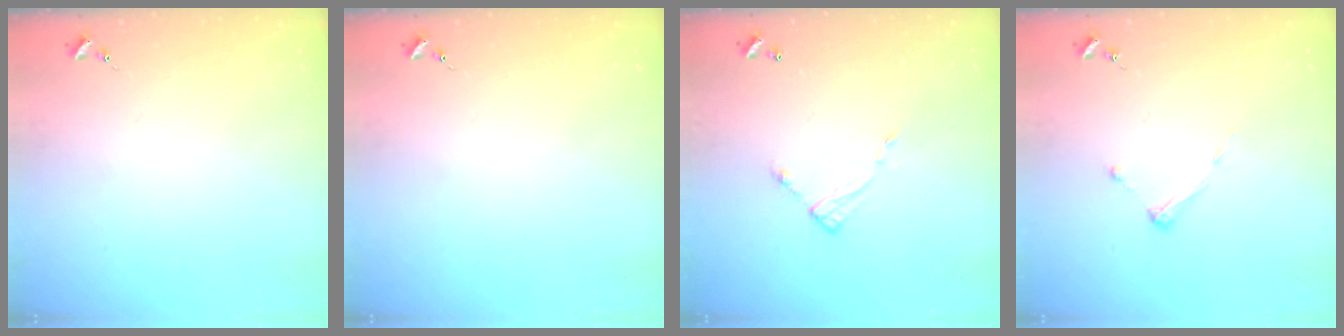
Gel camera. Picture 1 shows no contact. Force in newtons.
{"total": 0.0}
{"total": 6.0, "press": 6.0, "slide": 0.4}
{"total": 3.4, "press": 3.4, "slide": 0.4}